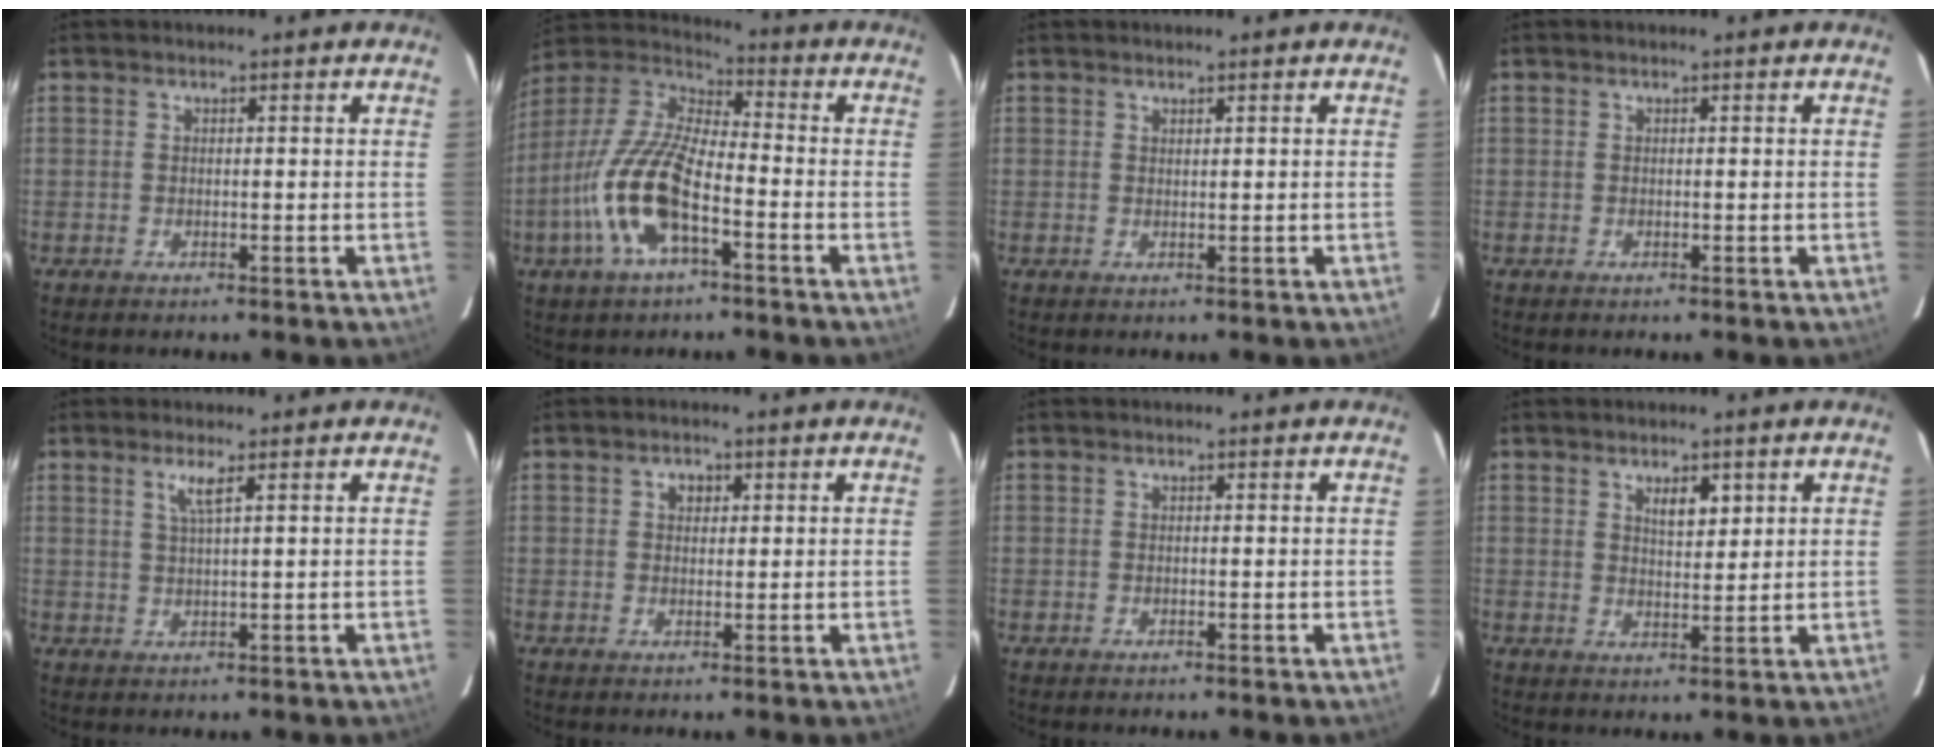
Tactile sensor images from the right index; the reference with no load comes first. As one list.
[{"total": 15.9, "force": [-6.2, 5.5, 13.6], "torque": [-0.290, -0.007, -0.127]}, {"total": 0.5, "force": [0.5, 0.0, 0.1], "torque": [-0.003, -0.003, 0.010]}, {"total": 0.0}, {"total": 2.6, "force": [1.4, -0.3, 2.2], "torque": [-0.044, -0.003, 0.027]}, {"total": 2.0, "force": [0.7, 1.6, 0.9], "torque": [-0.012, 0.008, 0.011]}, {"total": 0.0}, {"total": 3.9, "force": [2.1, 1.6, 2.8], "torque": [-0.044, 0.003, 0.037]}]